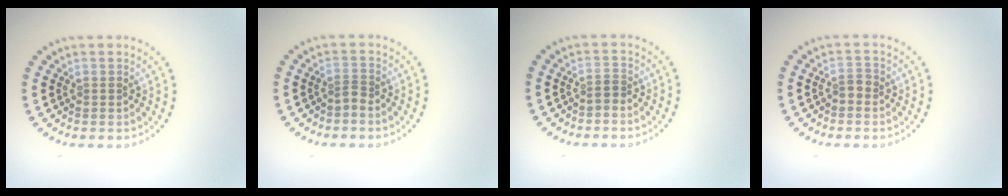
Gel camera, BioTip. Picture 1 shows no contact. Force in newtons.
{"total": 0.7, "press": 0.4, "slide": 0.6}
{"total": 0.6, "press": 0.4, "slide": 0.5}
{"total": 1.0, "press": 0.9, "slide": 0.4}